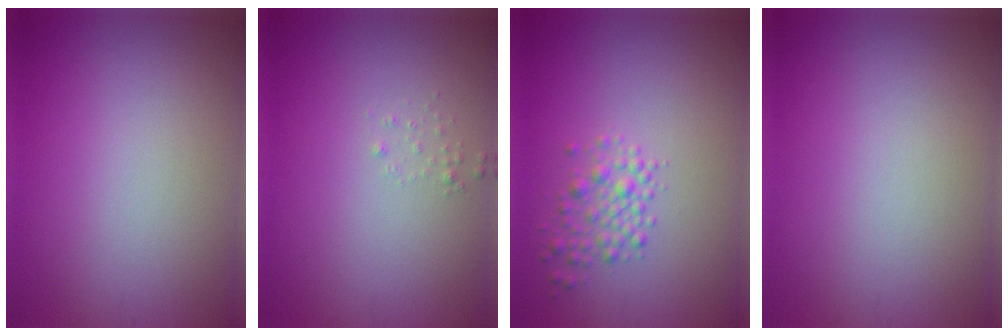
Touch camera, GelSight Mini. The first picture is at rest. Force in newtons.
{"total": 0.6, "press": 0.6, "slide": 0.1}
{"total": 2.3, "press": 2.3, "slide": 0.1}
{"total": 0.0}